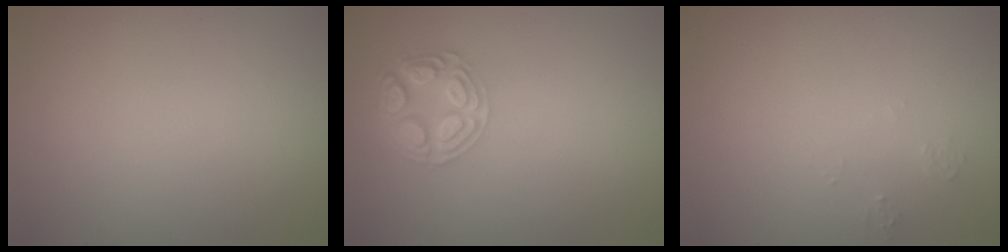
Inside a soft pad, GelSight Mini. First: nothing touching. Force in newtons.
{"total": 4.2, "press": 3.5, "slide": 2.3}
{"total": 0.7, "press": 0.7, "slide": 0.1}